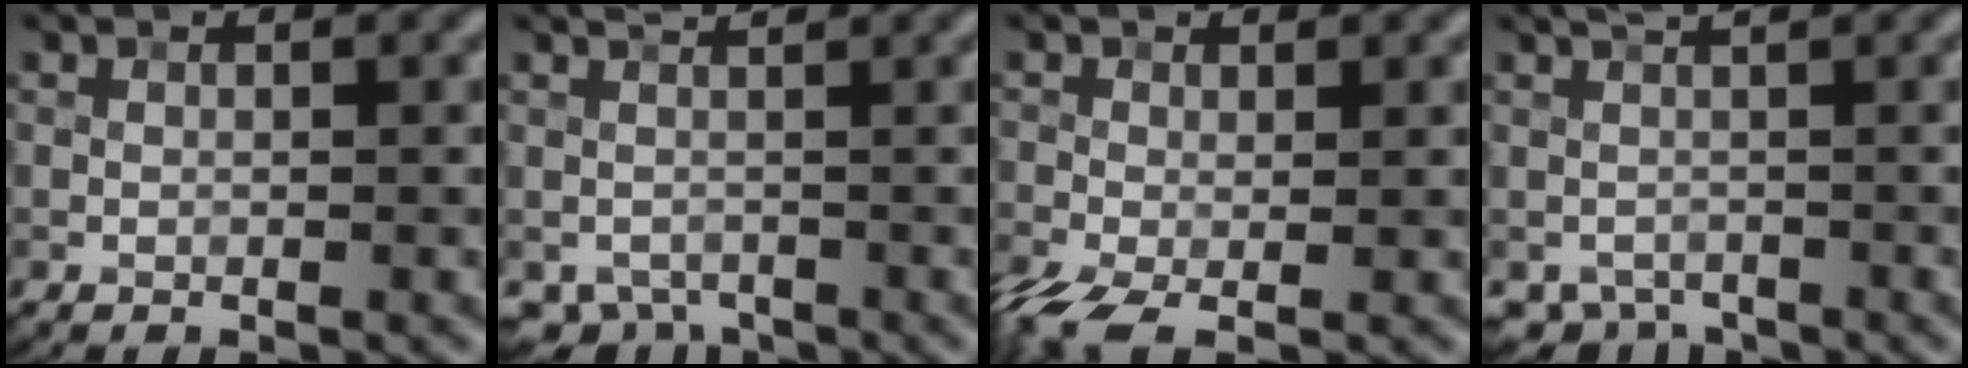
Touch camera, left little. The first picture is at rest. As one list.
[{"total": 1.6, "force": [-0.3, 1.1, 1.1], "torque": [-0.021, -0.006, -0.005]}, {"total": 3.9, "force": [-1.9, 2.0, 2.8], "torque": [-0.078, -0.016, -0.039]}, {"total": 1.2, "force": [-0.3, 0.7, 0.9], "torque": [-0.020, -0.008, -0.001]}]